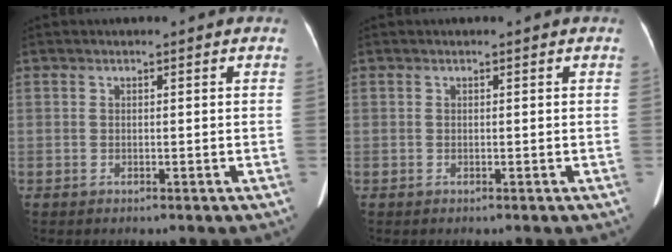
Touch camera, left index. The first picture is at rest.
{"total": 0.0}